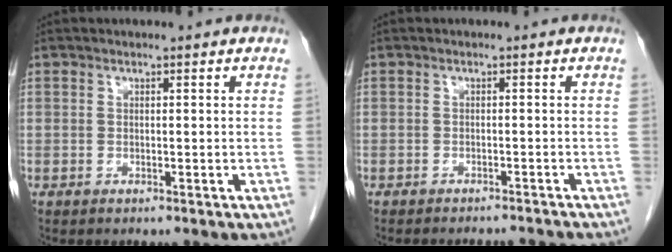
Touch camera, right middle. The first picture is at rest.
{"total": 4.9, "force": [-4.8, -0.3, 0.9], "torque": [-0.007, -0.005, -0.058]}